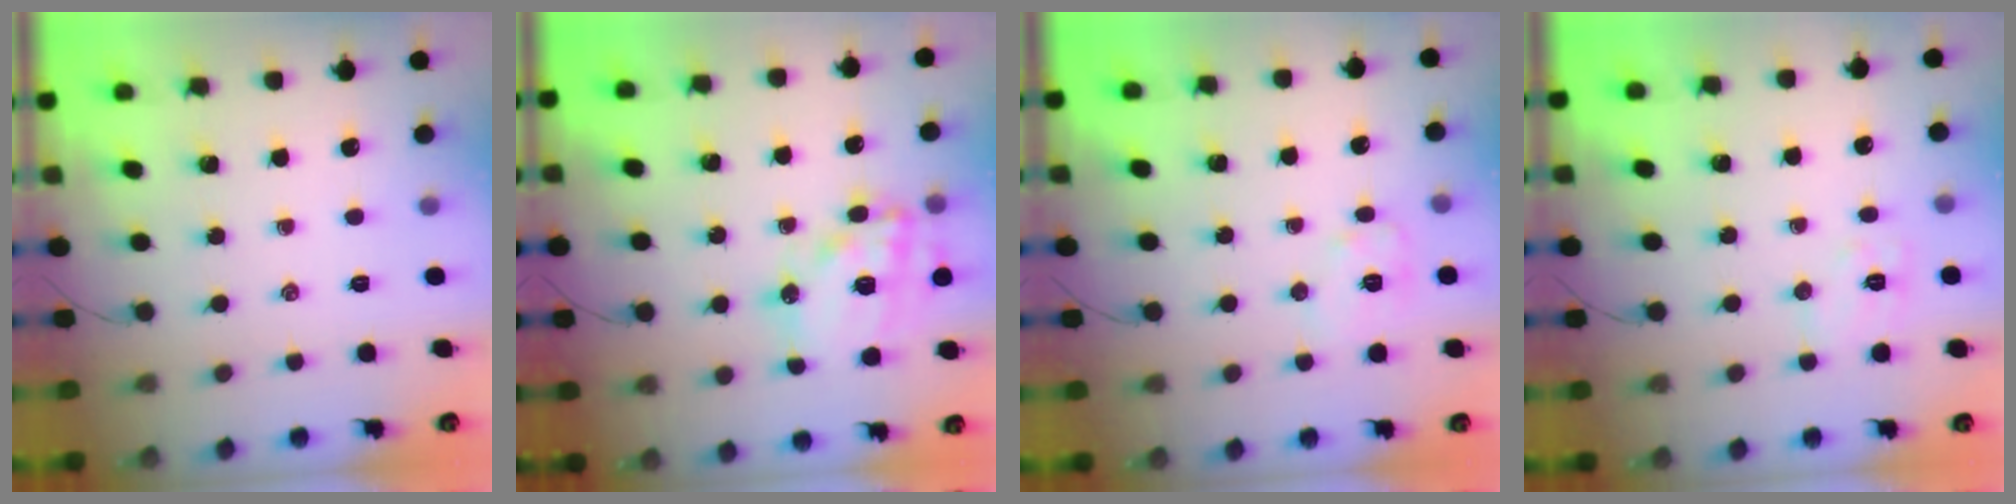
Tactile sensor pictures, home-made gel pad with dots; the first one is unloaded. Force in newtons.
{"total": 17.2, "press": 16.8, "slide": 3.7}
{"total": 6.9, "press": 6.9, "slide": 0.3}
{"total": 6.8, "press": 6.7, "slide": 0.9}